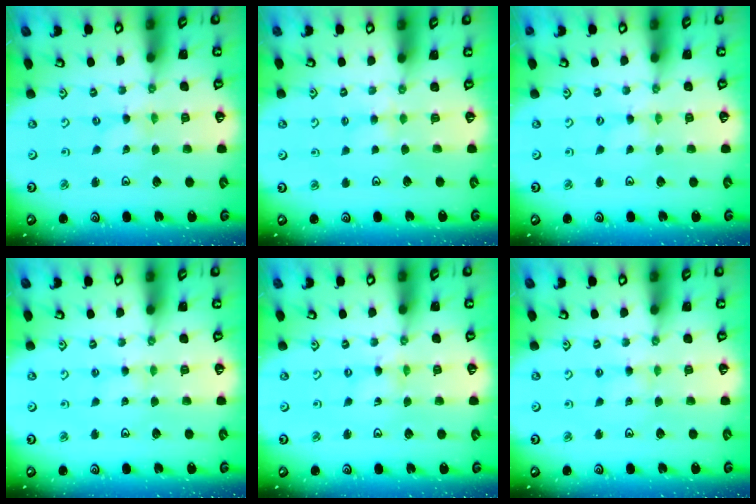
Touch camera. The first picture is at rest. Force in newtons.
{"total": 2.7, "press": 2.7, "slide": 0.5}
{"total": 0.0}
{"total": 2.5, "press": 2.5, "slide": 0.2}
{"total": 0.7, "press": 0.7, "slide": 0.2}
{"total": 2.5, "press": 2.5, "slide": 0.2}